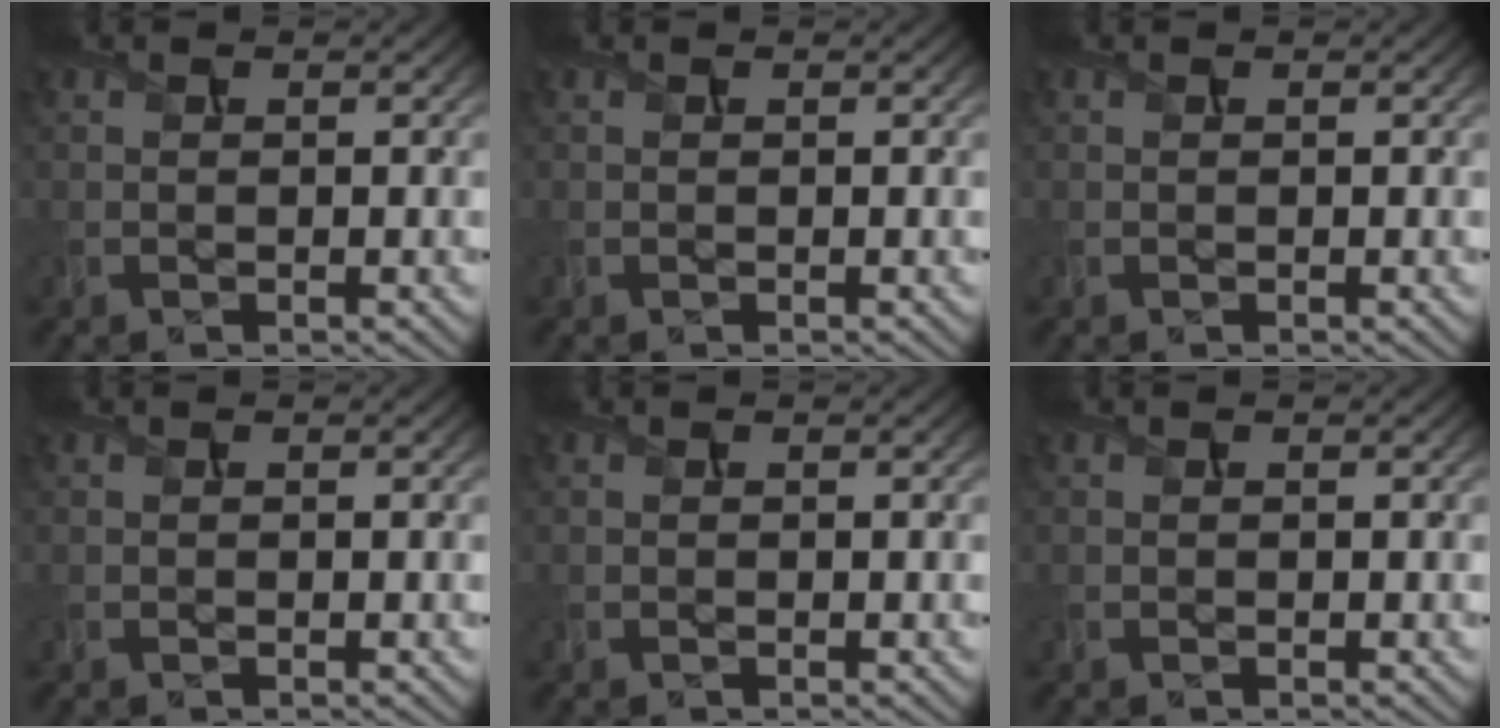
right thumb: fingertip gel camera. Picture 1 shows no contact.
{"total": 0.0}
{"total": 0.0}
{"total": 0.0}
{"total": 0.0}
{"total": 0.0}